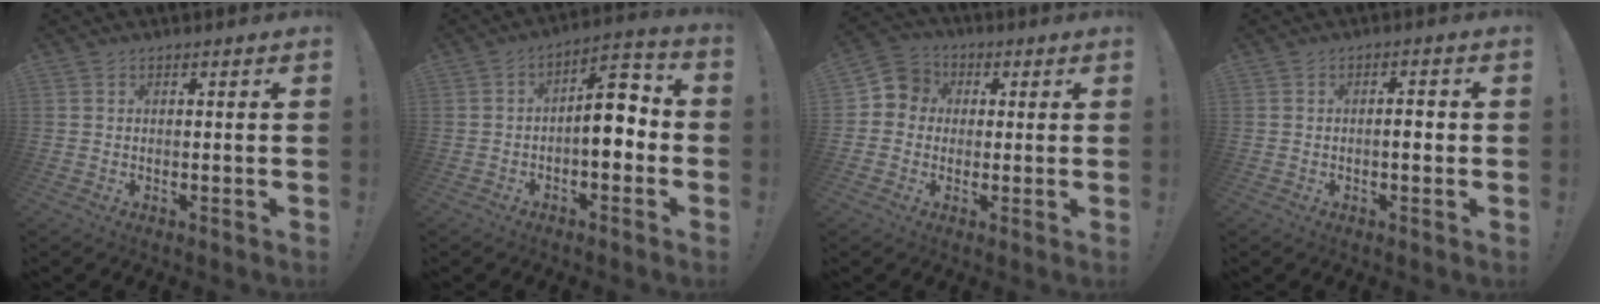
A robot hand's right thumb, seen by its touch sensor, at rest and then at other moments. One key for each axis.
{"total": 10.8, "fx": -1.7, "fy": 5.6, "fz": 9.1, "tx": -0.114, "ty": 0.019, "tz": -0.028}
{"total": 6.5, "fx": 0.0, "fy": 6.3, "fz": 1.6, "tx": -0.018, "ty": 0.011, "tz": 0.004}
{"total": 3.2, "fx": -0.6, "fy": 1.0, "fz": 3.0, "tx": -0.038, "ty": 0.001, "tz": -0.016}